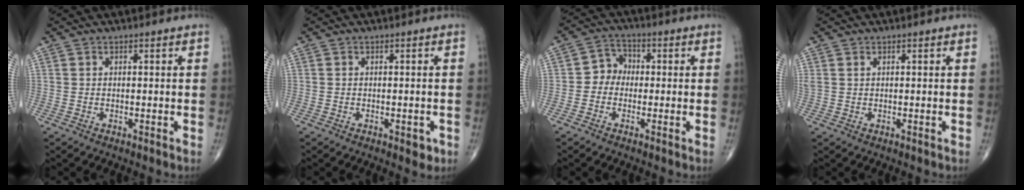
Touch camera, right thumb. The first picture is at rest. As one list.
[{"total": 2.1, "force": [-0.9, 1.1, 1.6], "torque": [-0.011, 0.000, -0.009]}, {"total": 4.7, "force": [-0.7, 4.1, 2.2], "torque": [-0.014, 0.019, -0.028]}, {"total": 1.0, "force": [0.5, 0.6, 0.7], "torque": [-0.019, 0.014, 0.016]}]